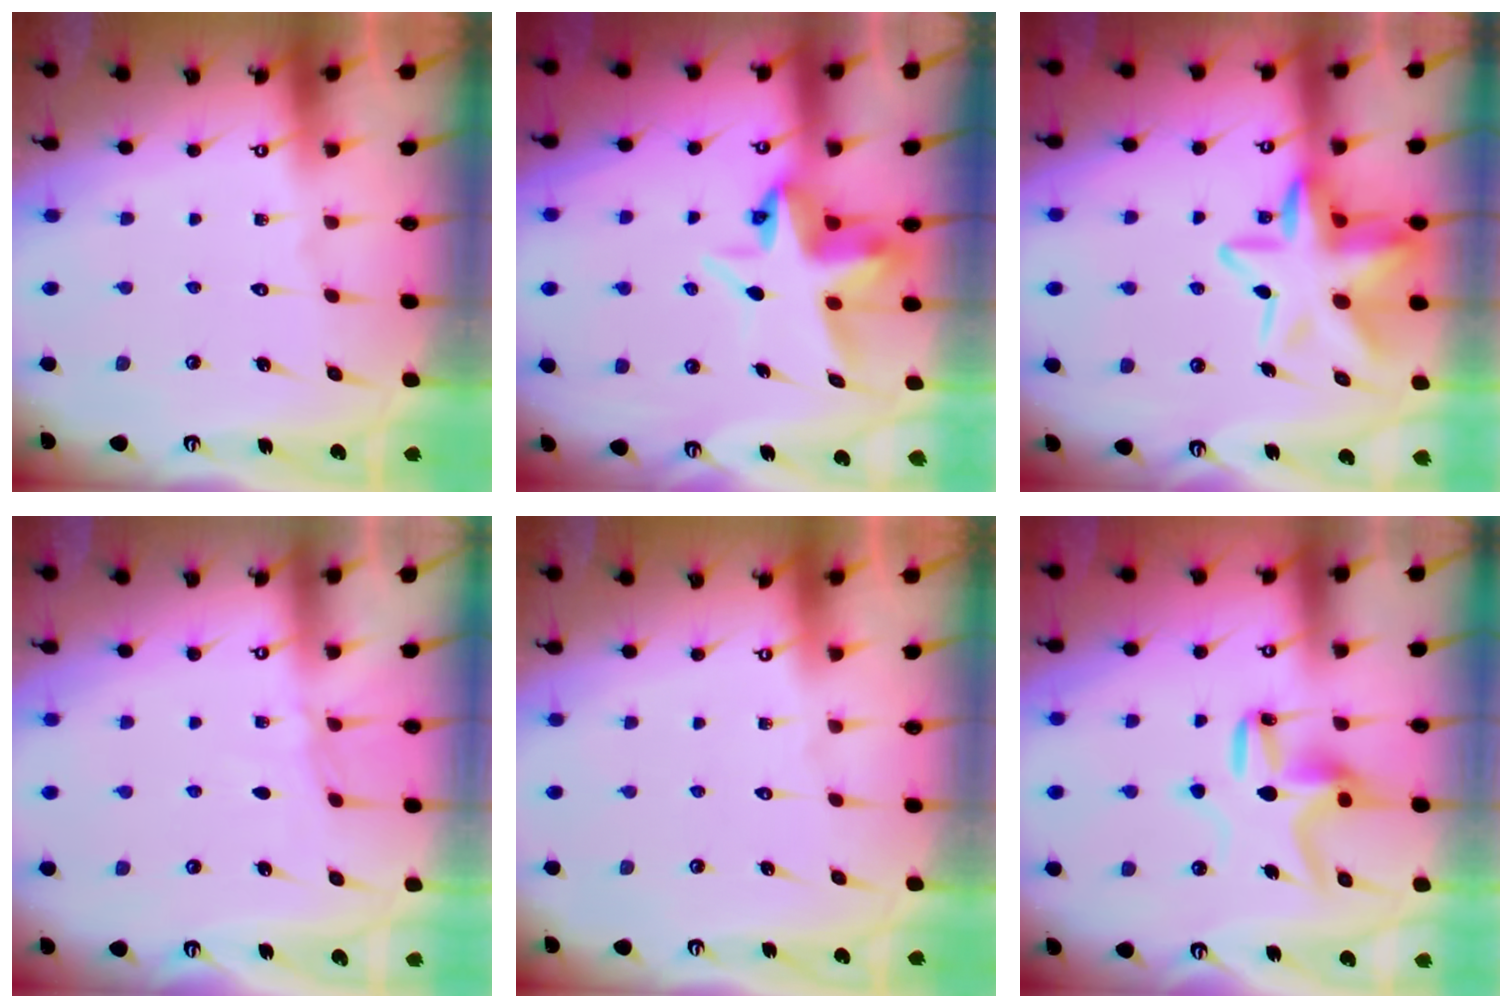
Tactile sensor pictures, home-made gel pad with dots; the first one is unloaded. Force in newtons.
{"total": 7.3, "press": 7.1, "slide": 1.7}
{"total": 14.6, "press": 14.5, "slide": 2.2}
{"total": 4.3, "press": 4.2, "slide": 0.5}
{"total": 0.0}
{"total": 10.0, "press": 10.0, "slide": 0.4}